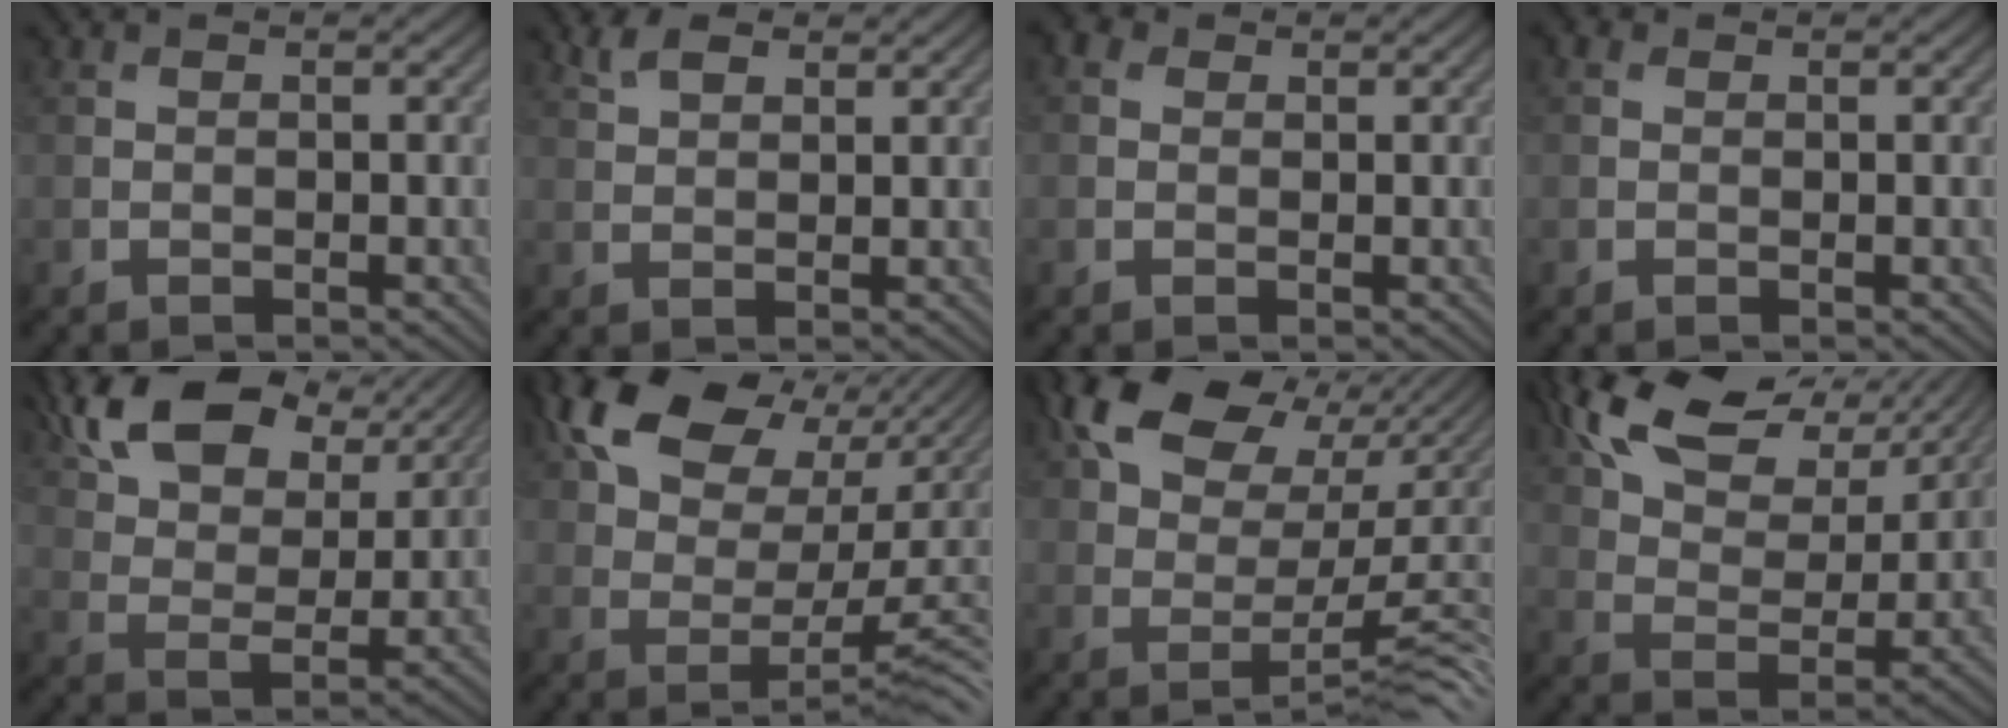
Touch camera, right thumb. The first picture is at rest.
{"total": 3.4, "force": [2.7, 1.5, 1.5], "torque": [-0.039, 0.006, 0.060]}
{"total": 1.4, "force": [0.3, 1.3, 0.4], "torque": [-0.006, 0.001, 0.002]}
{"total": 0.9, "force": [0.2, 0.8, 0.2], "torque": [-0.004, 0.000, 0.001]}
{"total": 15.2, "force": [9.1, 7.5, 9.6], "torque": [-0.192, 0.021, 0.139]}
{"total": 13.3, "force": [6.0, 7.3, 9.4], "torque": [-0.162, 0.005, 0.113]}
{"total": 13.2, "force": [4.8, 7.0, 10.1], "torque": [-0.162, 0.009, 0.086]}
{"total": 14.7, "force": [9.0, 7.2, 9.0], "torque": [-0.185, 0.011, 0.160]}